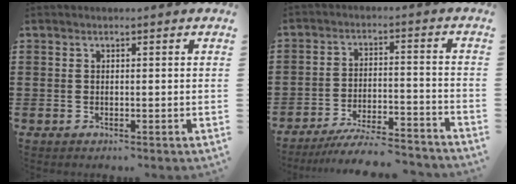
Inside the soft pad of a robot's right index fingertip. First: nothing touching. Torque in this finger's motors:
{"motor_torque": [-0.01, -0.02, -0.08, -0.21]}